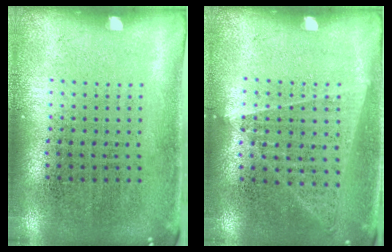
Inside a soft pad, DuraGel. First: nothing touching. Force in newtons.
{"total": 1.2, "press": 1.1, "slide": 0.1}